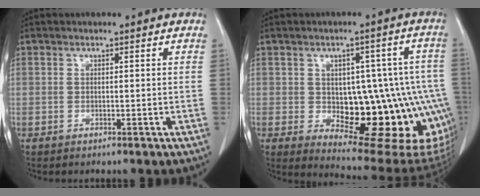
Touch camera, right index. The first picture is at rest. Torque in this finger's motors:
{"motor_torque": [1.80, -0.34, 0.71, 0.12]}